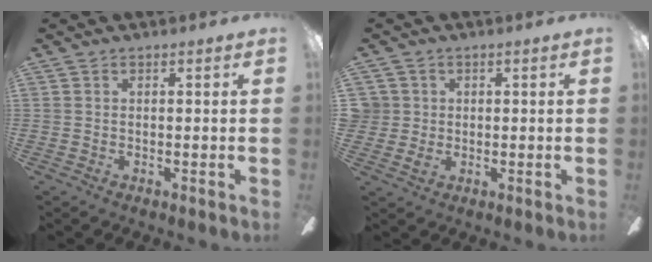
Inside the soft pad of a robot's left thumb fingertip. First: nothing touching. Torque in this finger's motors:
{"motor_torque": [0.00, 0.01, 0.17, -0.12, 0.00]}